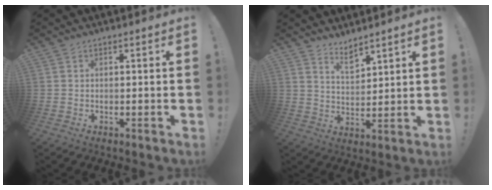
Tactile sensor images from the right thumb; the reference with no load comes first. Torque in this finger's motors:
{"motor_torque": [0.05, 0.09, -0.15, 0.03, -0.01]}